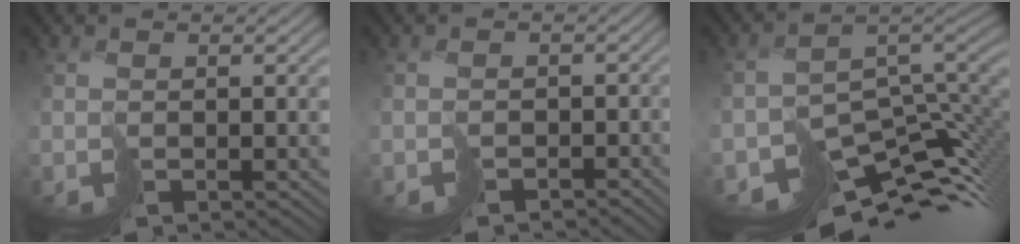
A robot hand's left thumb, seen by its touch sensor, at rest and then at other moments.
{"total": 2.4, "force": [-1.6, 1.8, 0.3], "torque": [0.008, -0.007, -0.029]}
{"total": 10.3, "force": [-5.1, 5.2, 7.2], "torque": [-0.133, -0.039, -0.049]}